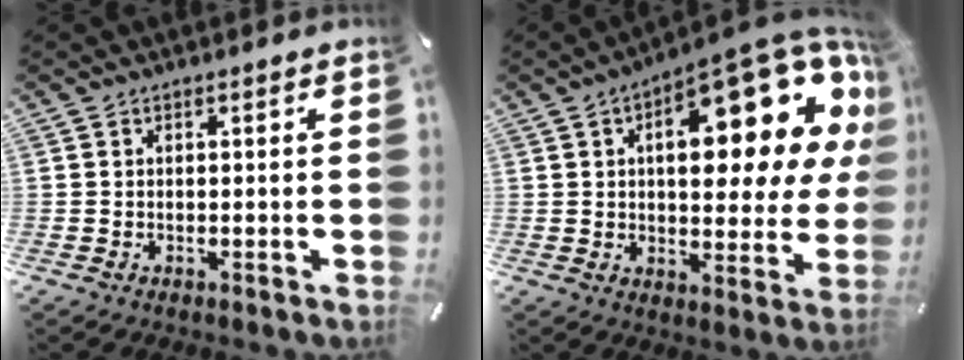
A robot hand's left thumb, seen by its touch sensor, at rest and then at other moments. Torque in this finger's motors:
{"motor_torque": [2.51, 2.50, 1.57, -1.20, 0.36]}